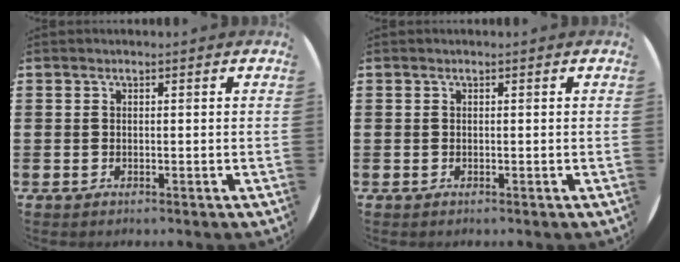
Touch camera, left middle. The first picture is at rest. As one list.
[{"total": 0.0}]